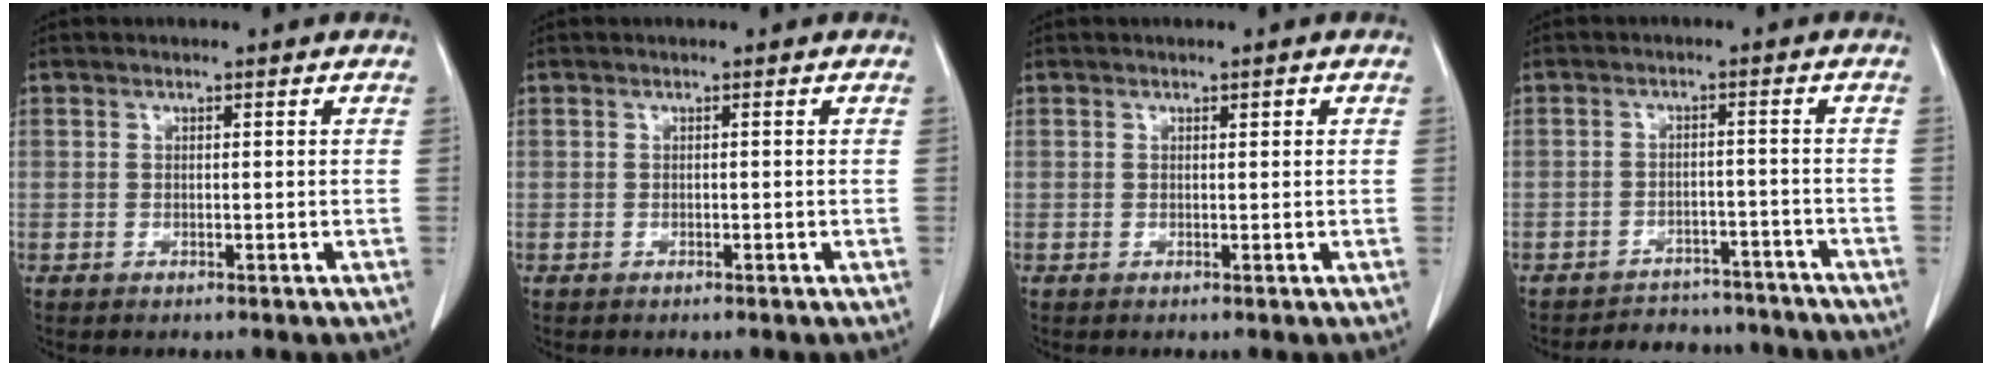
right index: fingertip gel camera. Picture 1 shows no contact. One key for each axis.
{"total": 0.0}
{"total": 0.7, "fx": 0.4, "fy": 0.2, "fz": 0.5, "tx": -0.008, "ty": -0.001, "tz": 0.005}
{"total": 9.7, "fx": -9.1, "fy": 3.4, "fz": 0.6, "tx": 0.002, "ty": 0.016, "tz": -0.109}